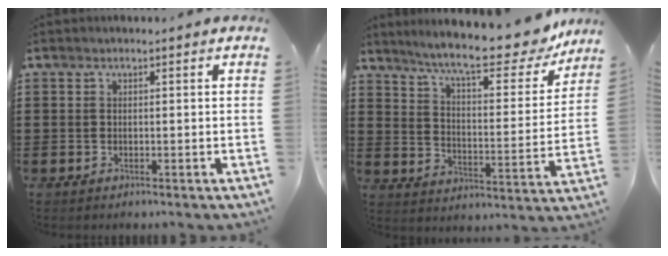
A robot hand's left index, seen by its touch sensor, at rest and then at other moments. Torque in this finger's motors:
{"motor_torque": [1.11, -1.03, 0.48, 0.21]}